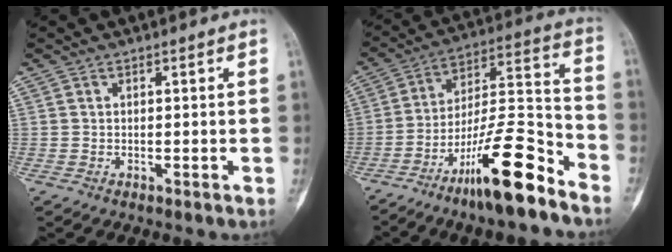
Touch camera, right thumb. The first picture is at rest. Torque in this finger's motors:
{"motor_torque": [0.48, 0.28, 1.64, -1.14, 0.12]}